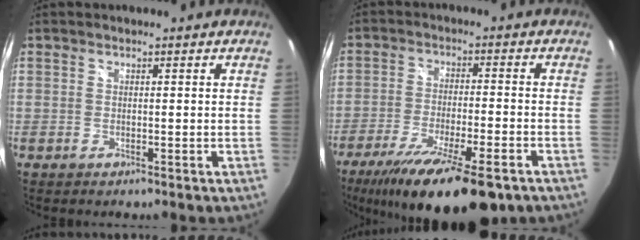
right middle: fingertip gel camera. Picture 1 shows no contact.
{"total": 18.6, "force": [-12.9, 4.4, 12.6], "torque": [-0.235, -0.053, -0.207]}